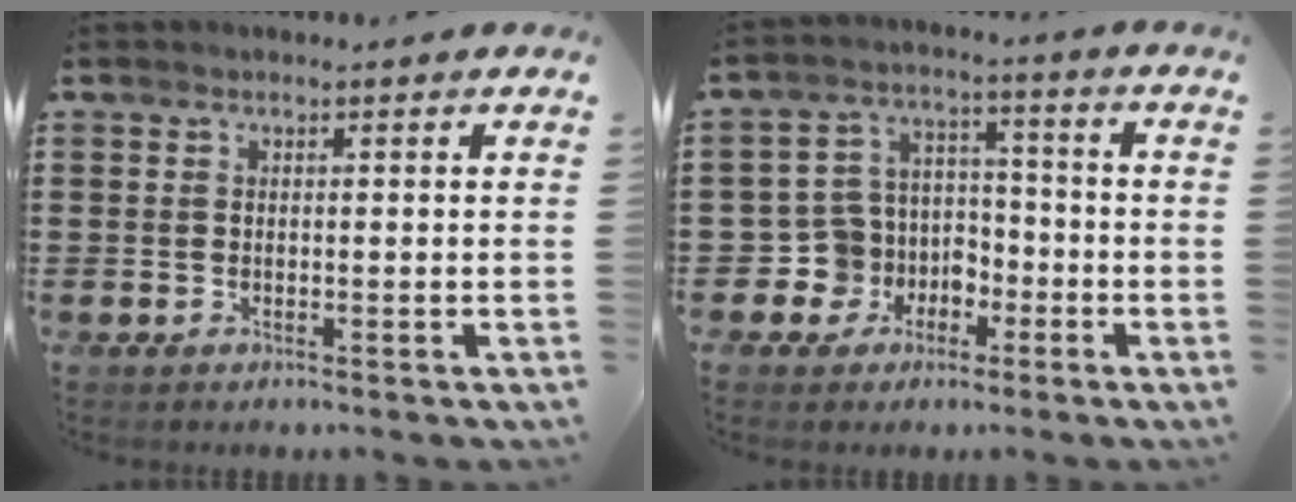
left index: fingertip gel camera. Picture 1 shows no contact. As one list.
[{"total": 6.9, "force": [-2.4, 6.4, 0.7], "torque": [-0.058, 0.000, -0.045]}]